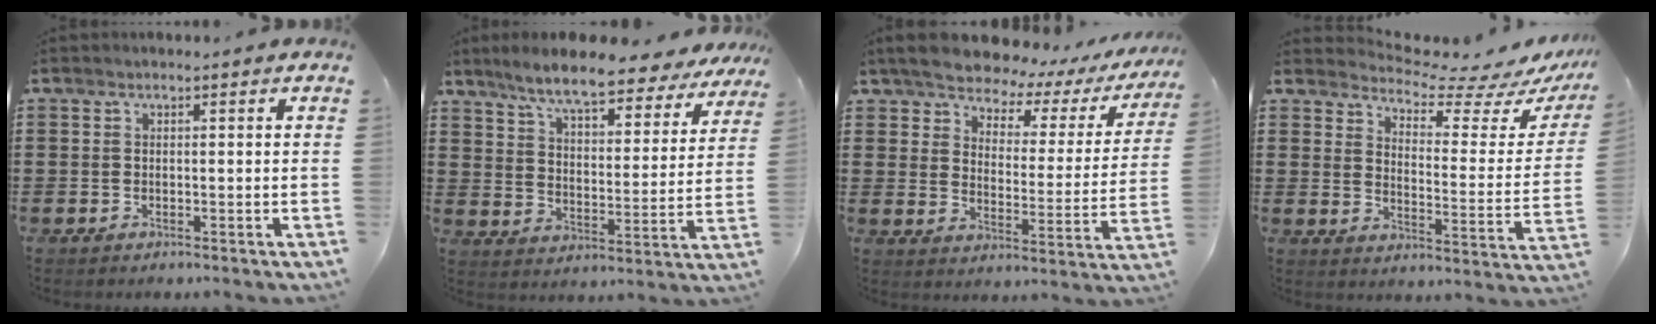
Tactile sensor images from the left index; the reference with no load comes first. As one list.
[{"total": 8.4, "force": [7.3, 0.7, 4.0], "torque": [-0.106, -0.033, 0.126]}, {"total": 6.1, "force": [5.8, 1.1, 1.6], "torque": [-0.066, -0.043, 0.097]}, {"total": 5.9, "force": [5.5, 0.4, 1.9], "torque": [-0.046, -0.052, 0.088]}]